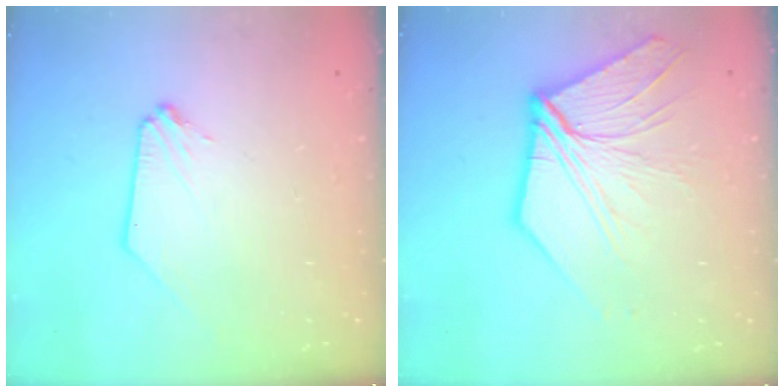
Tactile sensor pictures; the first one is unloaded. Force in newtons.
{"total": 12.8, "press": 12.6, "slide": 2.3}